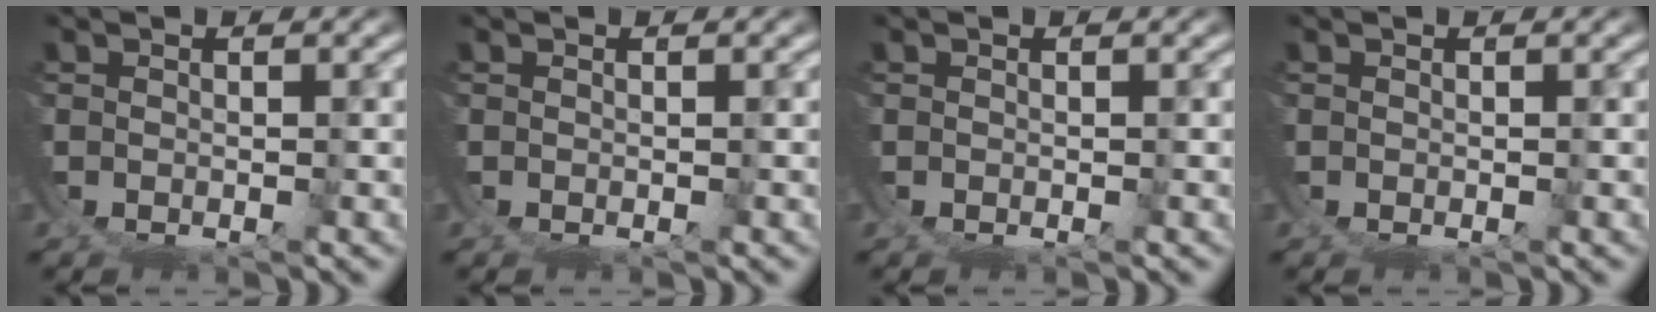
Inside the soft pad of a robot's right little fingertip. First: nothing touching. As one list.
[{"total": 0.0}, {"total": 0.0}, {"total": 0.0}]